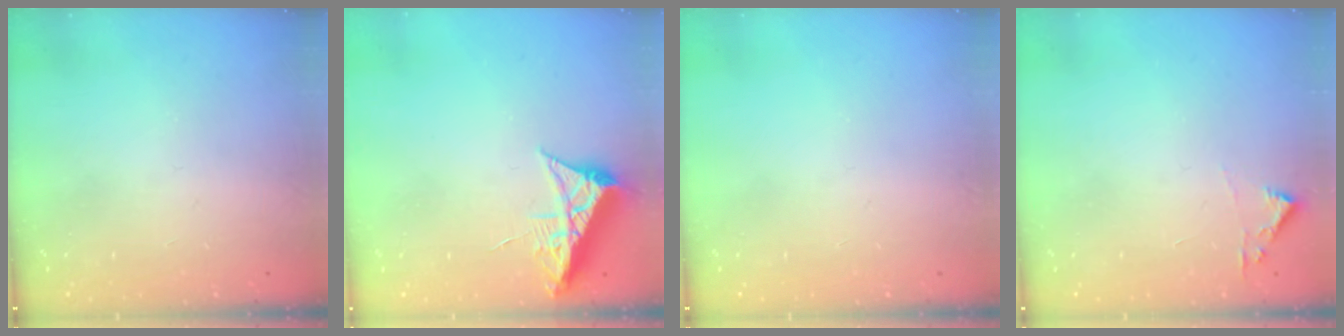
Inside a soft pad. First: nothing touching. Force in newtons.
{"total": 7.1, "press": 7.1, "slide": 0.8}
{"total": 0.0}
{"total": 3.3, "press": 3.3, "slide": 0.4}